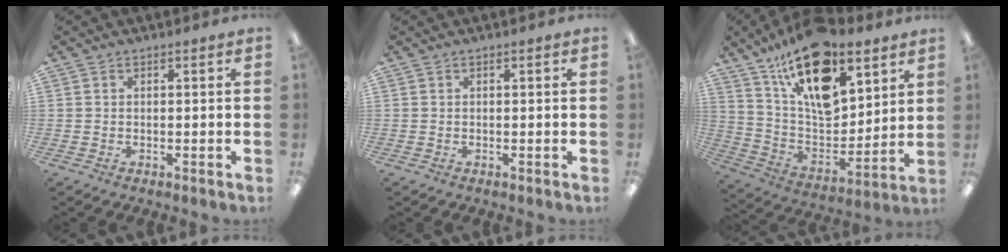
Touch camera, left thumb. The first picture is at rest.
{"total": 0.0}
{"total": 21.2, "force": [12.8, 10.4, 13.4], "torque": [-0.234, -0.073, 0.225]}